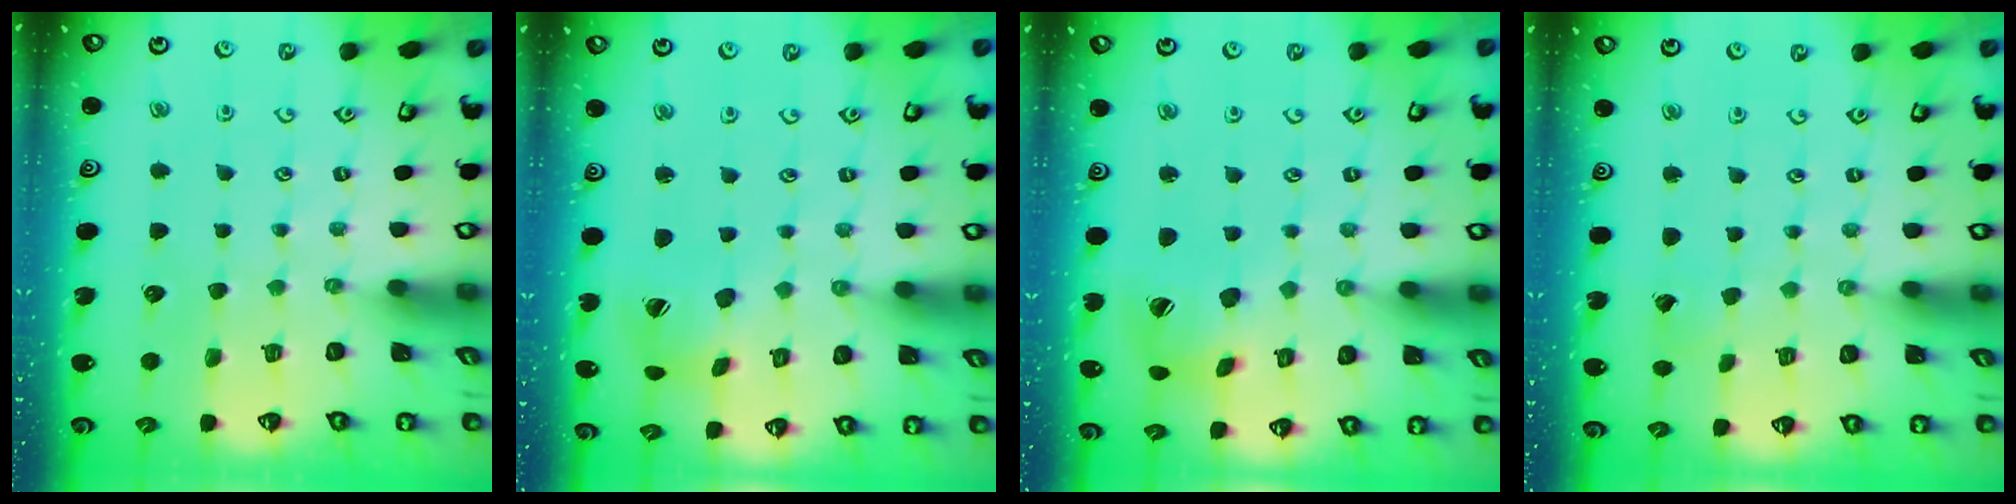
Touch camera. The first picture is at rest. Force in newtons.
{"total": 7.8, "press": 7.7, "slide": 0.8}
{"total": 11.4, "press": 11.3, "slide": 1.4}
{"total": 1.4, "press": 1.4, "slide": 0.0}